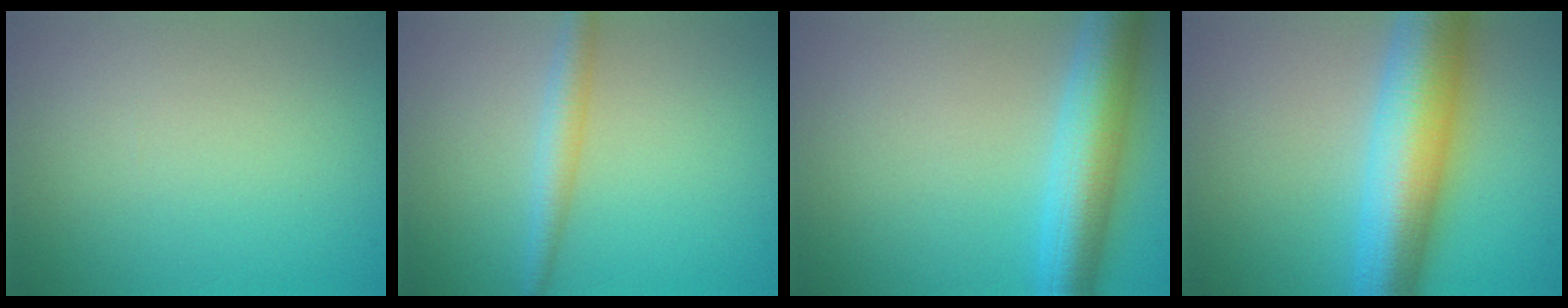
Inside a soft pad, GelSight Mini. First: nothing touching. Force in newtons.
{"total": 2.4, "press": 2.4, "slide": 0.0}
{"total": 6.8, "press": 6.8, "slide": 0.2}
{"total": 10.2, "press": 10.2, "slide": 0.1}